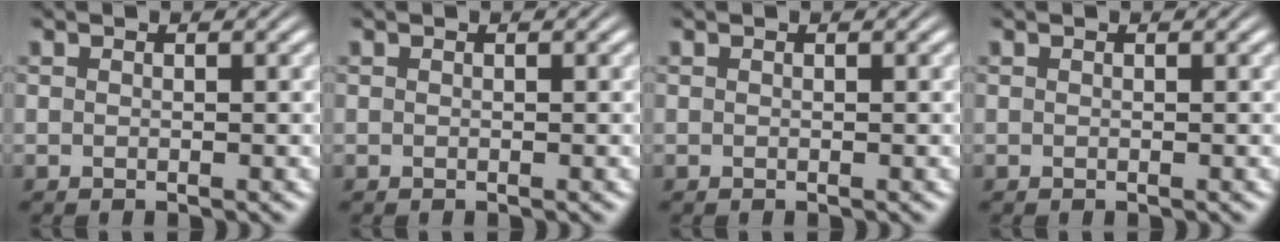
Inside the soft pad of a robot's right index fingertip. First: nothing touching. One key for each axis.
{"total": 0.0}
{"total": 0.0}
{"total": 0.0}